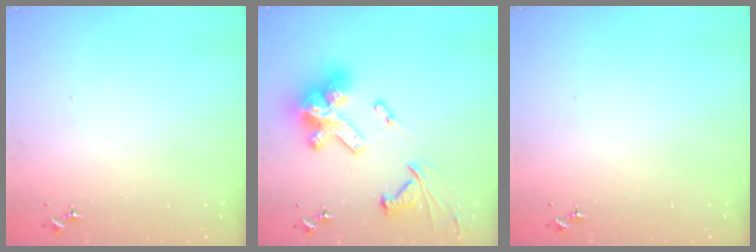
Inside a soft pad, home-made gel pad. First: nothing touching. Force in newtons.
{"total": 23.3, "press": 23.1, "slide": 2.3}
{"total": 0.0}